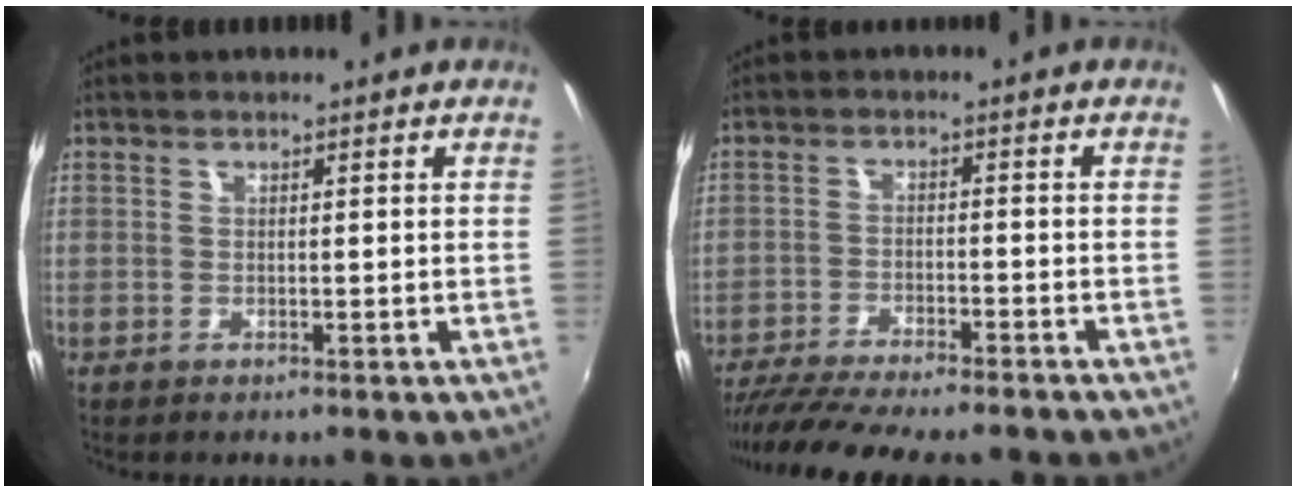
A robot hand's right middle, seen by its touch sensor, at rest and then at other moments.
{"total": 15.0, "force": [-13.0, 2.1, 7.1], "torque": [-0.146, -0.031, -0.205]}